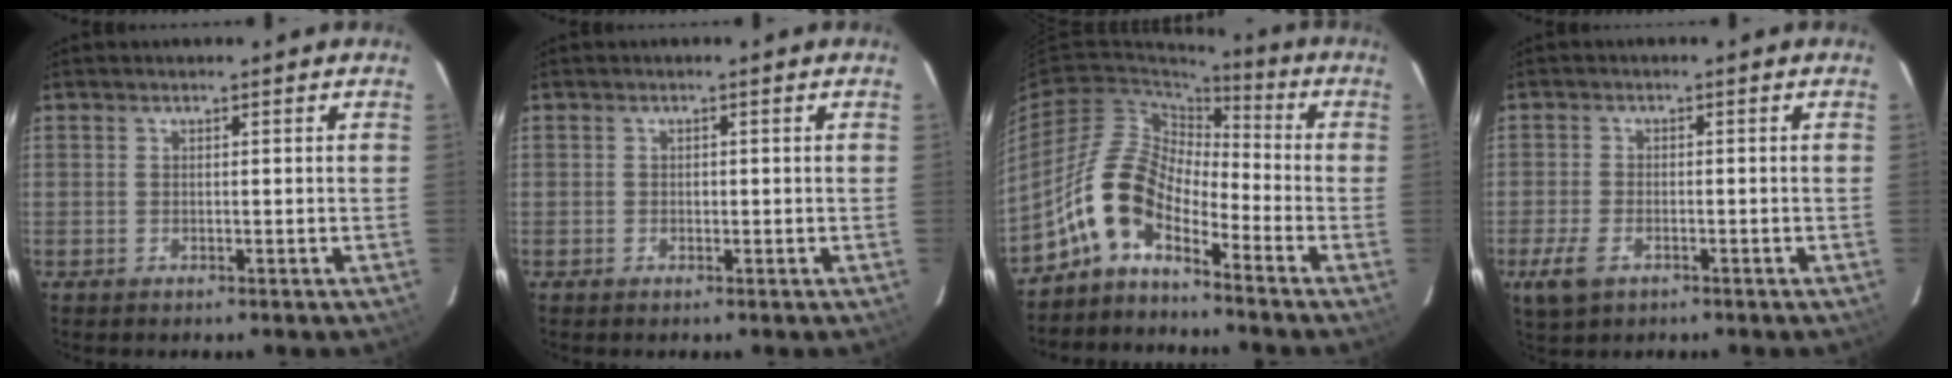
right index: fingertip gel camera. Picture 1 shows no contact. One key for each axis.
{"total": 0.6, "fx": -0.1, "fy": 0.6, "fz": 0.2, "tx": -0.001, "ty": 0.002, "tz": -0.002}
{"total": 10.7, "fx": -6.6, "fy": 4.6, "fz": 7.0, "tx": -0.137, "ty": 0.017, "tz": -0.143}
{"total": 5.4, "fx": -2.9, "fy": 2.9, "fz": 3.5, "tx": -0.093, "ty": -0.010, "tz": -0.053}